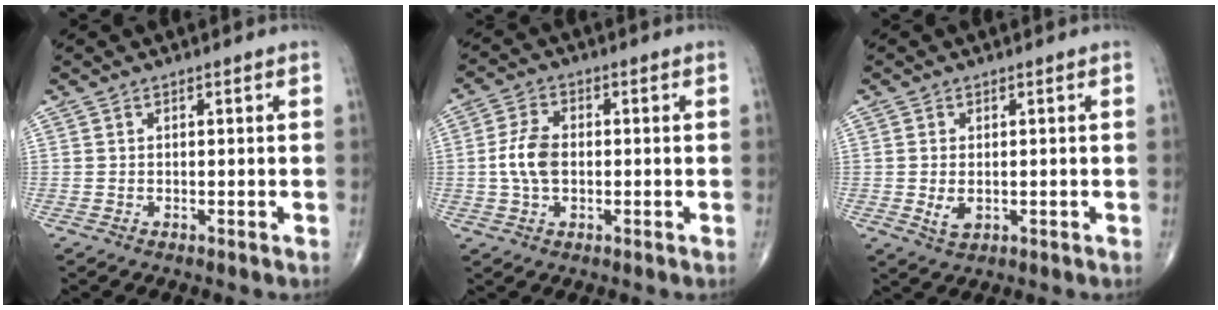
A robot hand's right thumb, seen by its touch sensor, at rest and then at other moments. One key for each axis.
{"total": 6.5, "fx": -0.3, "fy": 3.9, "fz": 5.1, "tx": -0.108, "ty": 0.010, "tz": -0.010}
{"total": 3.2, "fx": -0.3, "fy": 2.0, "fz": 2.5, "tx": -0.046, "ty": -0.007, "tz": -0.001}